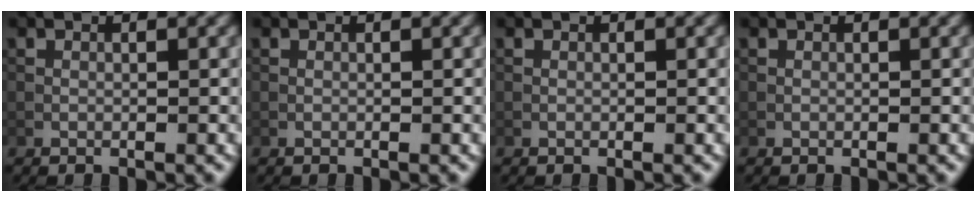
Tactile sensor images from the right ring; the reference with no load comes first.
{"total": 0.0}
{"total": 0.0}
{"total": 0.0}